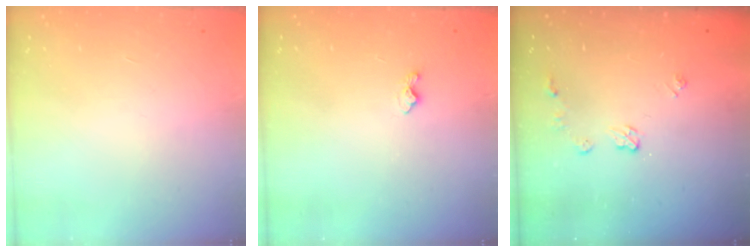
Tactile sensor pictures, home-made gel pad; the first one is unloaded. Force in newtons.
{"total": 3.5, "press": 3.5, "slide": 0.4}
{"total": 5.7, "press": 5.7, "slide": 0.4}